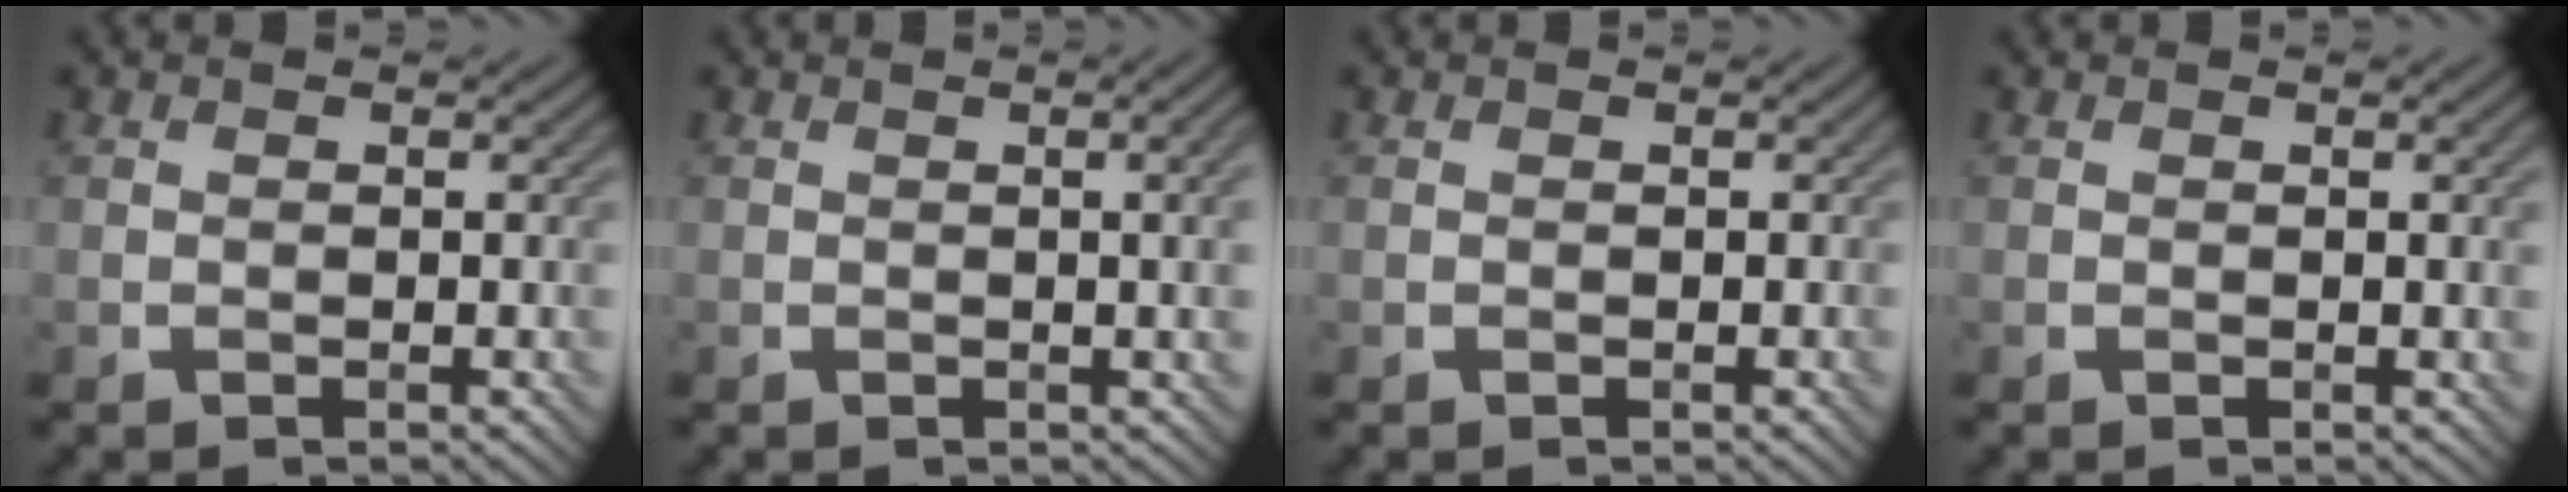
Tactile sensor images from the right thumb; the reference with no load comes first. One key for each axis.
{"total": 3.5, "fx": 0.4, "fy": 0.6, "fz": 3.4, "tx": -0.044, "ty": 0.012, "tz": 0.005}
{"total": 0.0}
{"total": 1.3, "fx": 0.3, "fy": 0.1, "fz": 1.2, "tx": -0.018, "ty": 0.002, "tz": 0.003}